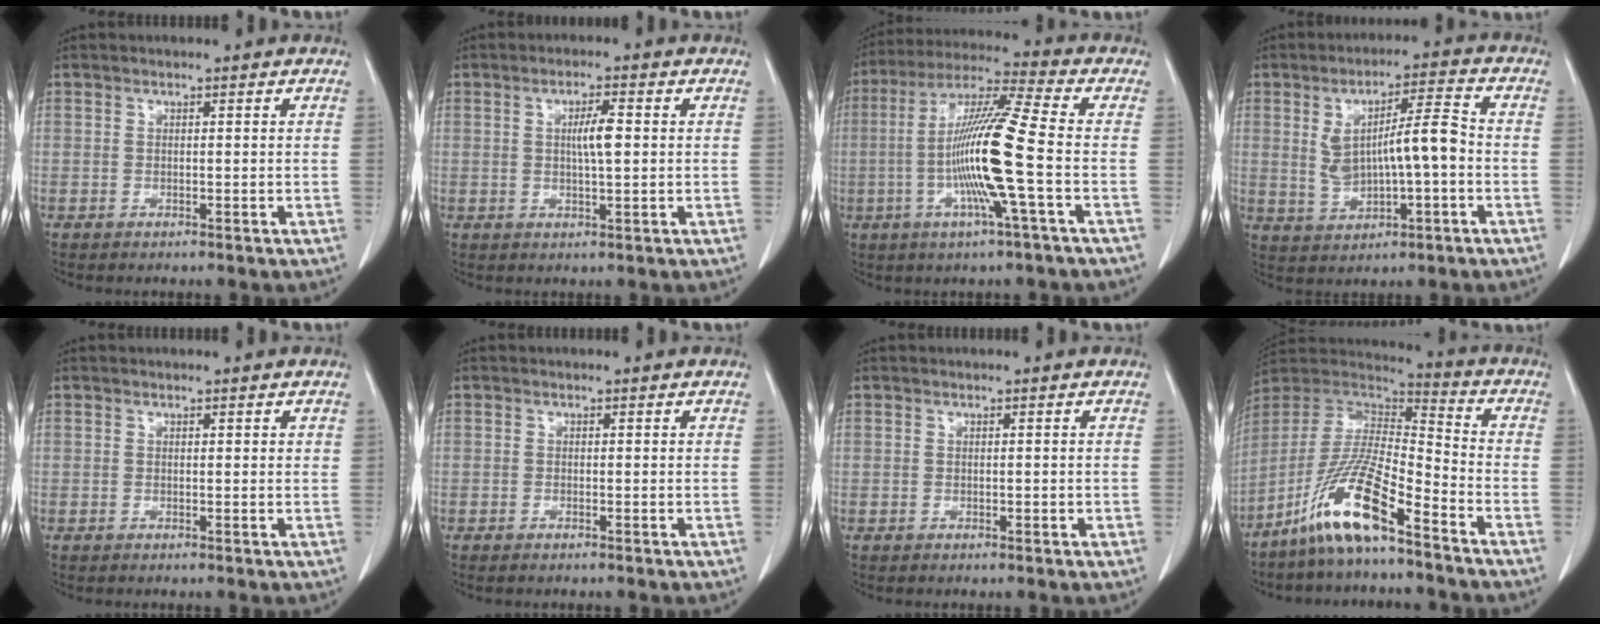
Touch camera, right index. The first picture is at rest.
{"total": 3.9, "force": [0.4, 0.5, 3.9], "torque": [-0.068, 0.000, 0.007]}
{"total": 14.4, "force": [-2.6, -0.9, 14.1], "torque": [-0.271, -0.002, -0.061]}
{"total": 9.3, "force": [-0.1, 2.1, 9.1], "torque": [-0.163, 0.016, 0.005]}
{"total": 0.5, "force": [0.3, 0.2, 0.4], "torque": [-0.005, 0.000, 0.003]}
{"total": 0.6, "force": [-0.5, 0.1, 0.3], "torque": [-0.010, -0.002, -0.007]}
{"total": 0.6, "force": [-0.1, 0.4, 0.5], "torque": [-0.009, 0.003, 0.001]}
{"total": 14.2, "force": [-9.5, 1.2, 10.5], "torque": [-0.213, -0.009, -0.181]}